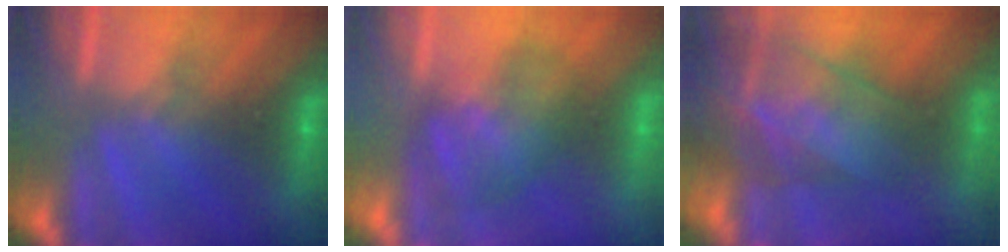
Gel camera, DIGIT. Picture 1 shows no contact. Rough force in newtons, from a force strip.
{"total": 3.6}
{"total": 7.7}